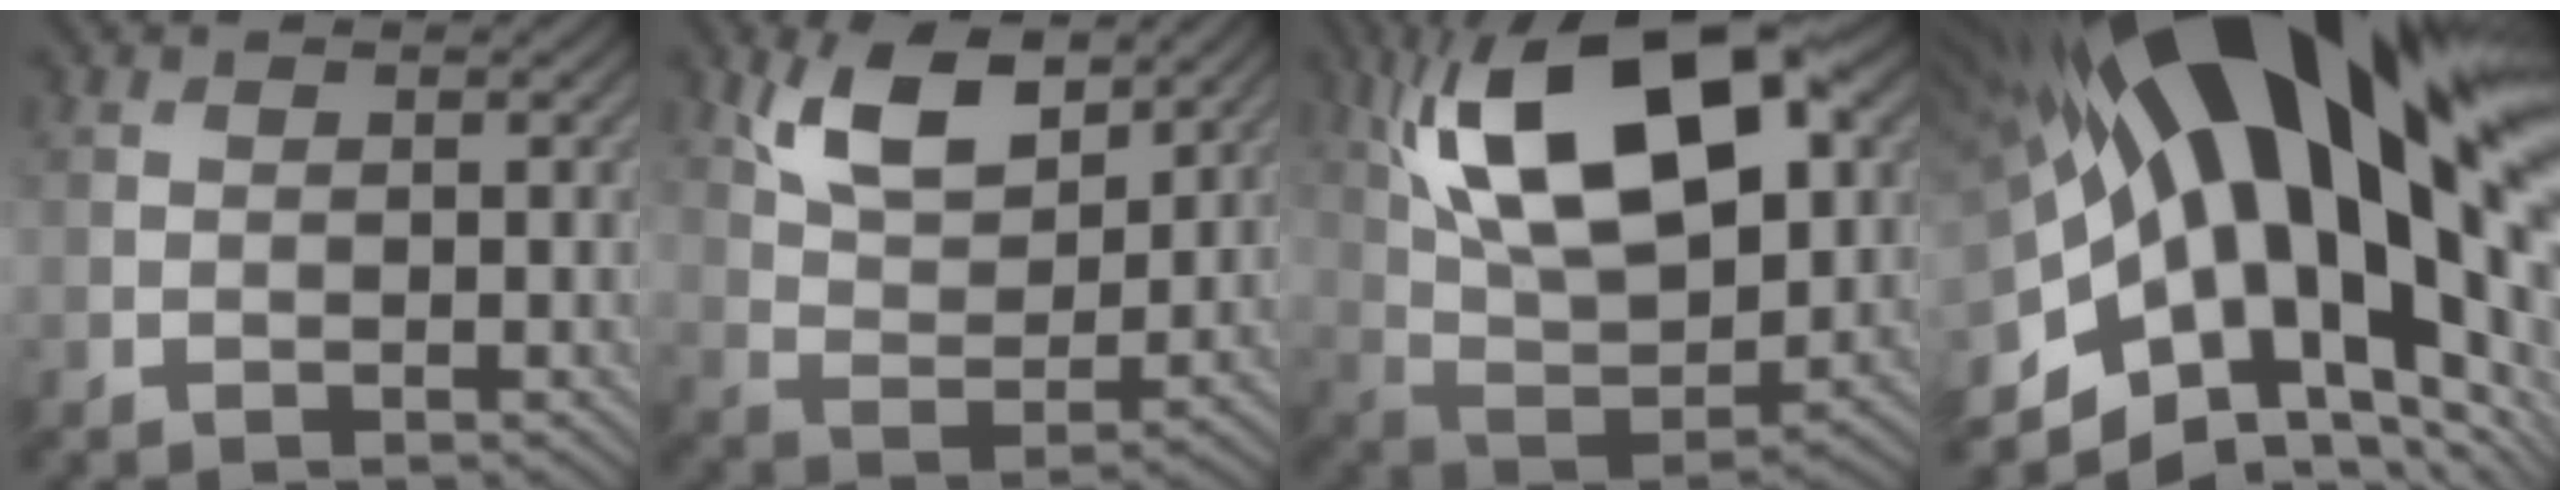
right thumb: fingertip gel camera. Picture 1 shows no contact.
{"total": 9.2, "force": [5.3, 4.3, 6.1], "torque": [-0.127, -0.003, 0.103]}
{"total": 19.7, "force": [7.8, 9.4, 15.5], "torque": [-0.305, 0.030, 0.125]}
{"total": 22.8, "force": [3.4, 10.1, 20.1], "torque": [-0.352, -0.044, 0.064]}